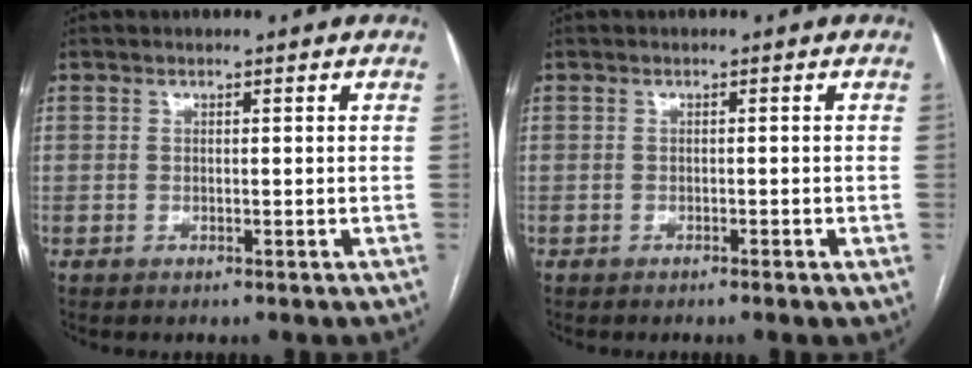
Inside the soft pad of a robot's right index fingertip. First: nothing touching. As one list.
[{"total": 0.8, "force": [-0.6, 0.0, 0.6], "torque": [-0.011, -0.001, -0.010]}]